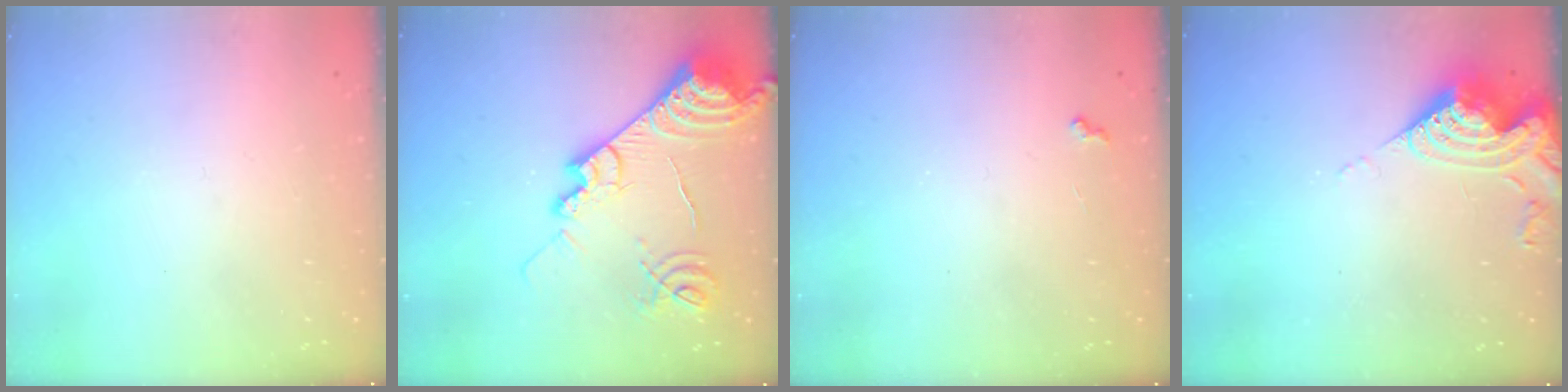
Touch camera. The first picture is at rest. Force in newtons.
{"total": 19.6, "press": 19.5, "slide": 1.9}
{"total": 3.6, "press": 3.6, "slide": 0.5}
{"total": 10.0, "press": 9.9, "slide": 1.0}